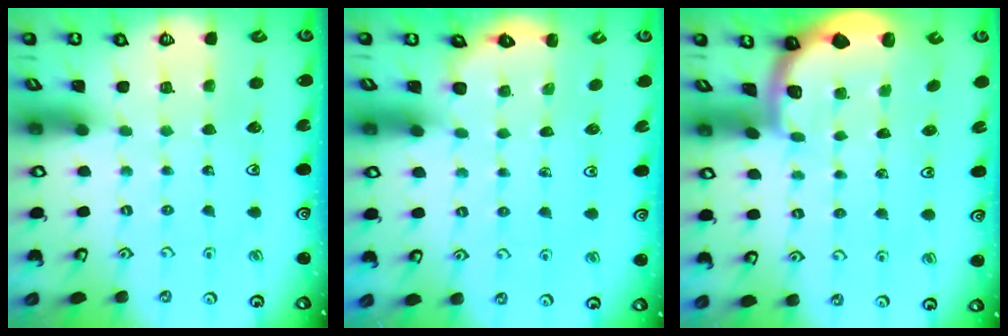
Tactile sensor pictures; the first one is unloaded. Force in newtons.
{"total": 2.3, "press": 1.9, "slide": 1.3}
{"total": 1.9, "press": 1.8, "slide": 0.6}